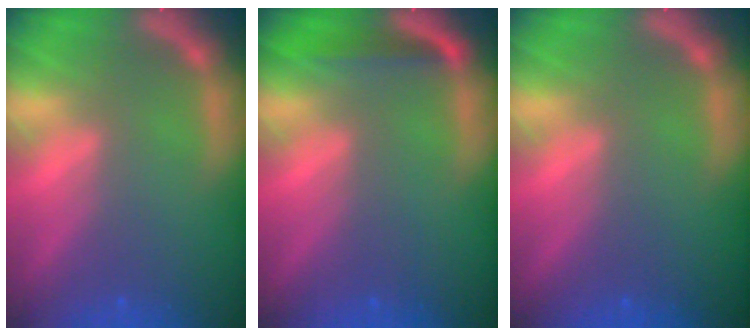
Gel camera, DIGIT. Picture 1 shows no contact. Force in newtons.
{"total": 2.5}
{"total": 0.0}